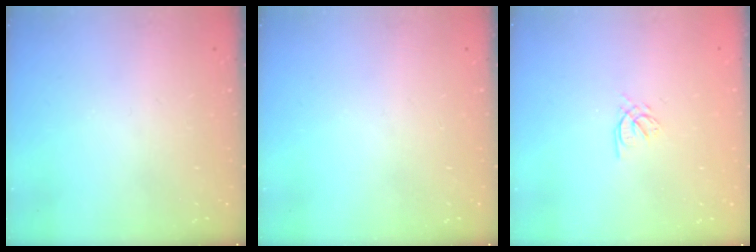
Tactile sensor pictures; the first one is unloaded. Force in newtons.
{"total": 0.0}
{"total": 2.2, "press": 2.2, "slide": 0.2}